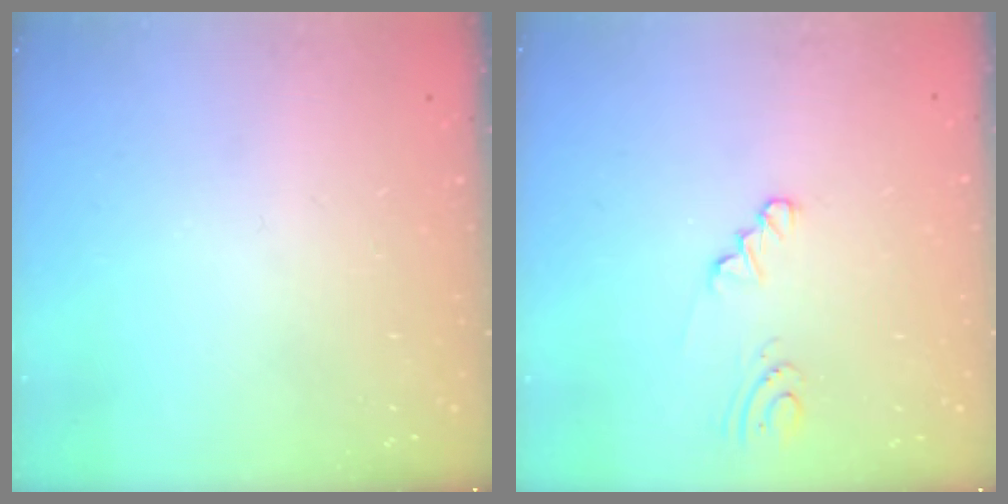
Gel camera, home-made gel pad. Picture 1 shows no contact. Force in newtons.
{"total": 1.0, "press": 1.0, "slide": 0.1}